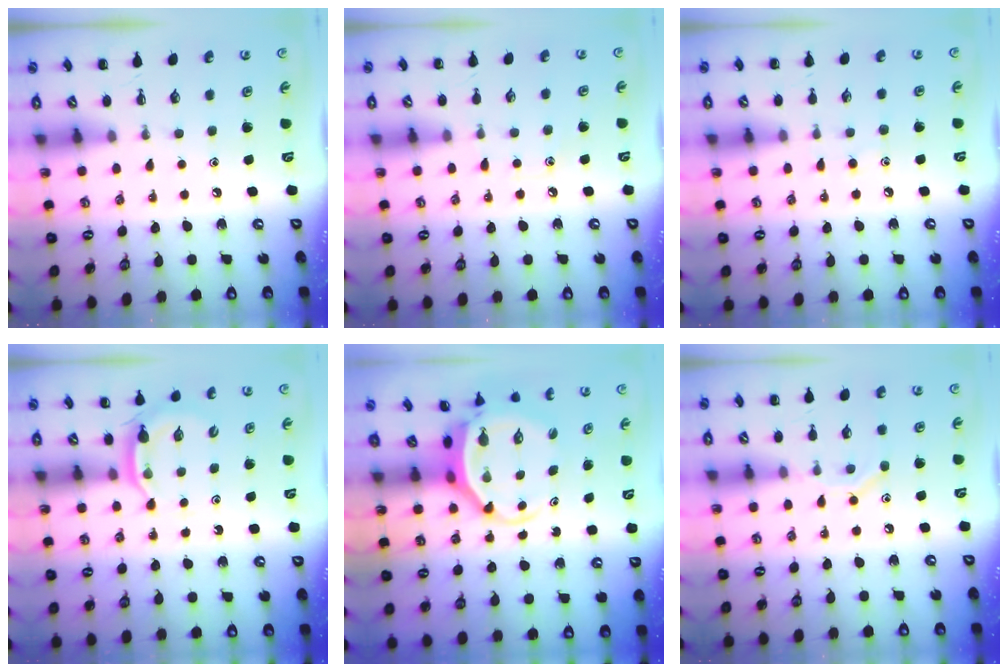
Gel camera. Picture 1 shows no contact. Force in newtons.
{"total": 6.5, "press": 6.1, "slide": 2.2}
{"total": 4.2, "press": 4.0, "slide": 1.3}
{"total": 2.9, "press": 2.8, "slide": 0.7}
{"total": 5.1, "press": 4.9, "slide": 1.2}
{"total": 8.7, "press": 8.5, "slide": 1.6}